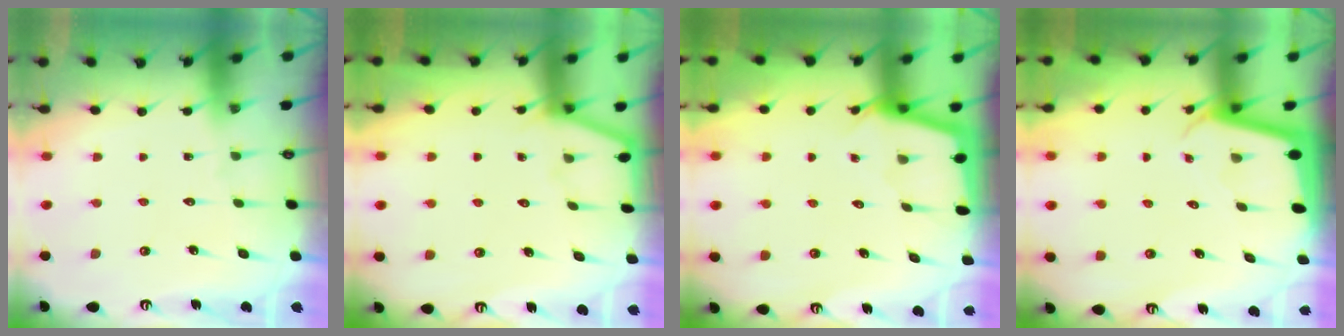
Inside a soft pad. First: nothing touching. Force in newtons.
{"total": 2.5, "press": 2.4, "slide": 0.4}
{"total": 3.5, "press": 3.5, "slide": 0.4}
{"total": 2.0, "press": 2.0, "slide": 0.1}